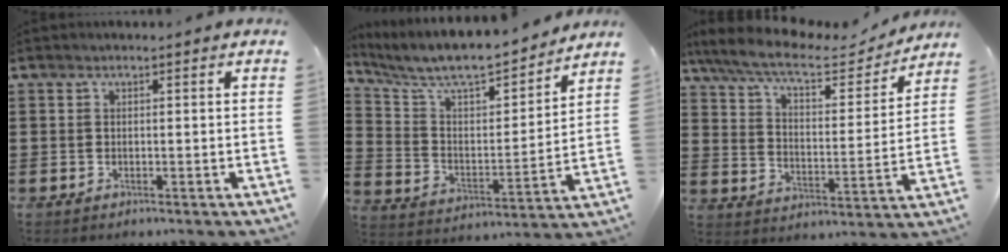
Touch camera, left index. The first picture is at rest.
{"total": 8.6, "force": [7.7, 1.5, 3.5], "torque": [-0.105, -0.055, 0.129]}
{"total": 9.3, "force": [7.6, 1.8, 4.9], "torque": [-0.126, -0.034, 0.131]}